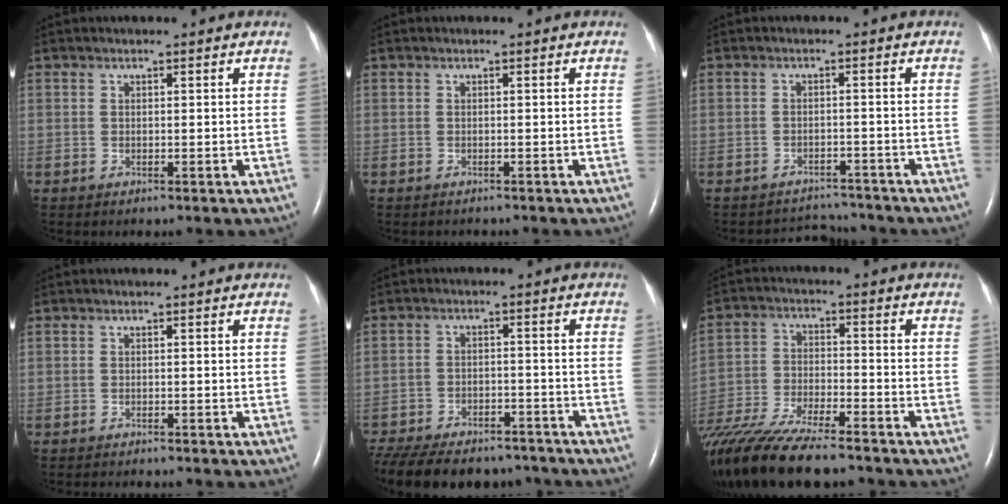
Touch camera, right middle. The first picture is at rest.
{"total": 1.3, "force": [-1.2, 0.4, 0.3], "torque": [-0.012, -0.003, -0.014]}
{"total": 4.4, "force": [-4.2, 0.6, -1.2], "torque": [0.010, 0.009, -0.061]}
{"total": 3.6, "force": [-3.3, 0.4, 1.3], "torque": [-0.019, -0.007, -0.041]}
{"total": 21.4, "force": [-17.9, 8.0, 8.6], "torque": [-0.226, -0.028, -0.250]}
{"total": 18.0, "force": [-15.1, 2.7, 9.5], "torque": [-0.201, -0.046, -0.260]}